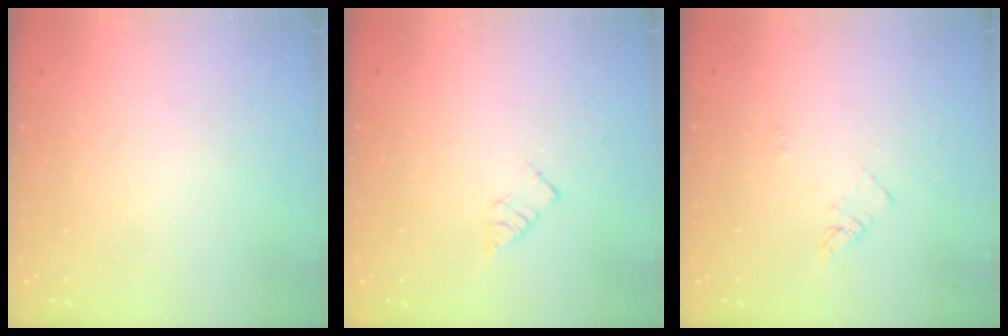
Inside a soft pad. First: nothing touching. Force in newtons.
{"total": 3.1, "press": 3.1, "slide": 0.2}
{"total": 3.8, "press": 3.8, "slide": 0.4}